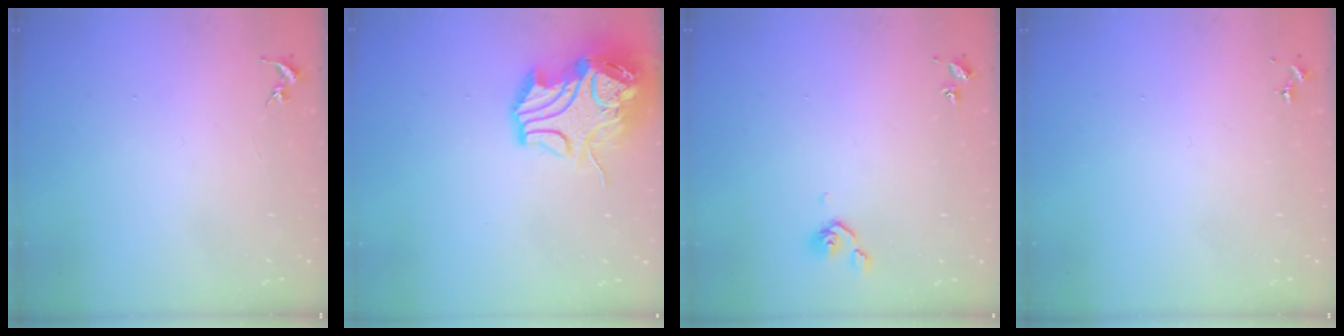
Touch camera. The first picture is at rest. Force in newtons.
{"total": 13.9, "press": 13.8, "slide": 2.1}
{"total": 5.0, "press": 4.9, "slide": 1.2}
{"total": 0.0}